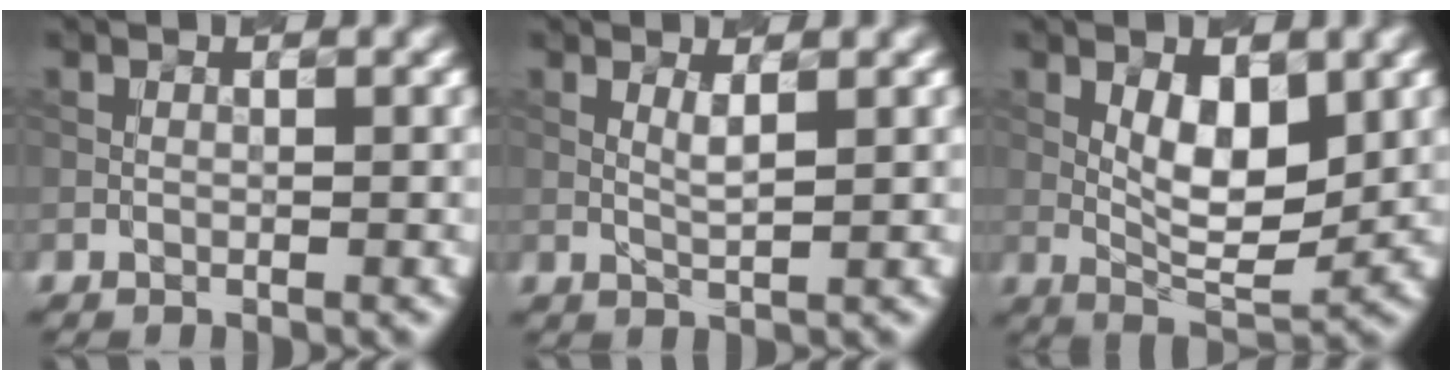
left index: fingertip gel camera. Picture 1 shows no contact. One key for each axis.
{"total": 1.5, "fx": 0.7, "fy": 0.2, "fz": 1.3, "tx": -0.026, "ty": -0.002, "tz": 0.012}
{"total": 5.3, "fx": 1.3, "fy": 2.0, "fz": 4.8, "tx": -0.078, "ty": -0.005, "tz": 0.025}